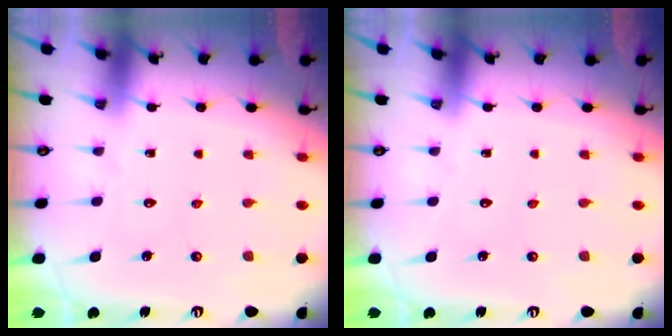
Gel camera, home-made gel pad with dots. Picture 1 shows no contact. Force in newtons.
{"total": 0.0}